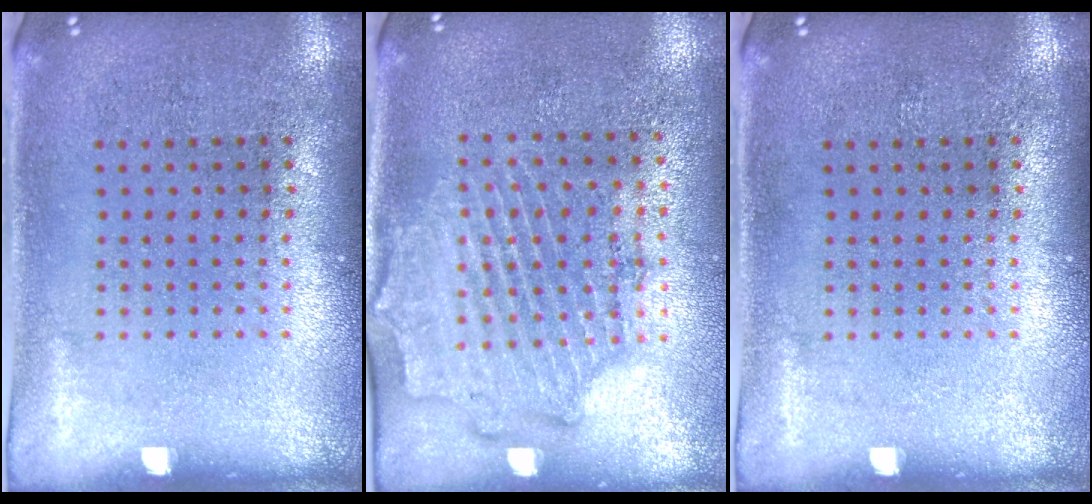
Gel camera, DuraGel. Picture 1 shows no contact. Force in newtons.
{"total": 1.8, "press": 1.6, "slide": 0.7}
{"total": 0.0}